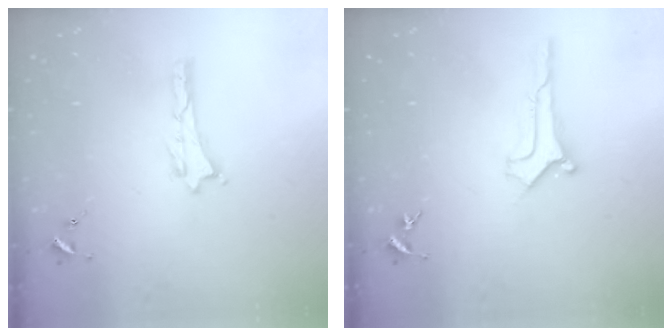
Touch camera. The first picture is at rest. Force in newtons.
{"total": 0.9, "press": 0.9, "slide": 0.1}